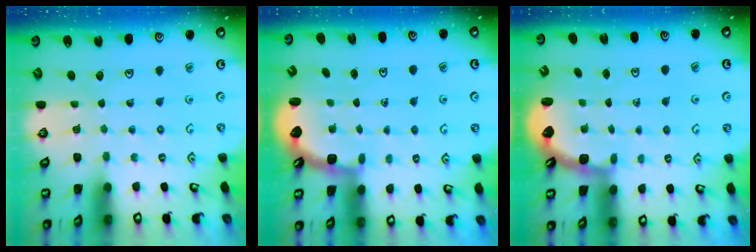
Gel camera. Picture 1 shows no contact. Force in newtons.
{"total": 2.5, "press": 2.1, "slide": 1.3}
{"total": 2.5, "press": 2.1, "slide": 1.3}